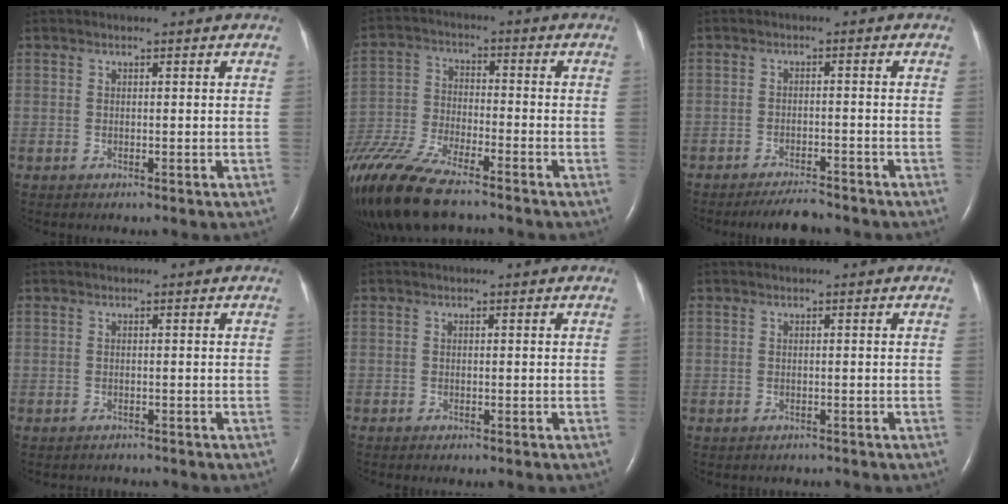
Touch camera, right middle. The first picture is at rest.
{"total": 16.9, "force": [-13.2, 3.6, 10.0], "torque": [-0.235, -0.044, -0.241]}
{"total": 4.2, "force": [-4.0, 0.6, 1.3], "torque": [-0.024, -0.012, -0.066]}
{"total": 1.9, "force": [-1.8, 0.6, 0.2], "torque": [-0.006, -0.005, -0.022]}
{"total": 1.2, "force": [-0.9, 0.2, 0.7], "torque": [-0.011, -0.003, -0.007]}
{"total": 1.6, "force": [-1.5, 0.6, 0.3], "torque": [-0.011, -0.003, -0.017]}